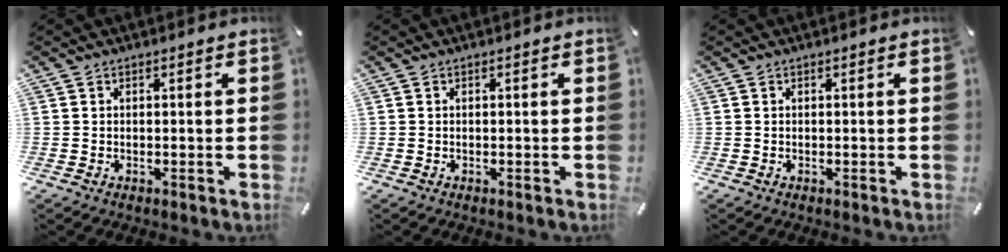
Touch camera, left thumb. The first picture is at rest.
{"total": 0.0}
{"total": 0.0}